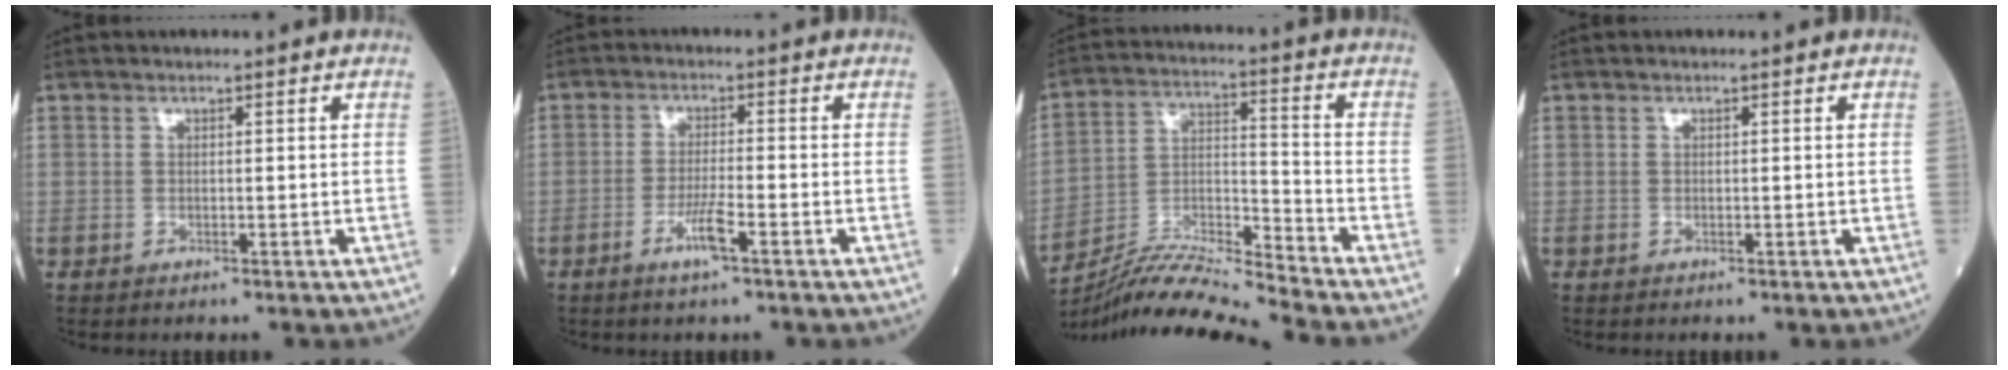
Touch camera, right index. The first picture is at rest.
{"total": 4.2, "force": [-2.2, 0.1, 3.6], "torque": [-0.072, -0.006, -0.043]}
{"total": 11.6, "force": [-11.0, -2.6, 2.3], "torque": [-0.053, 0.009, -0.205]}
{"total": 0.0}